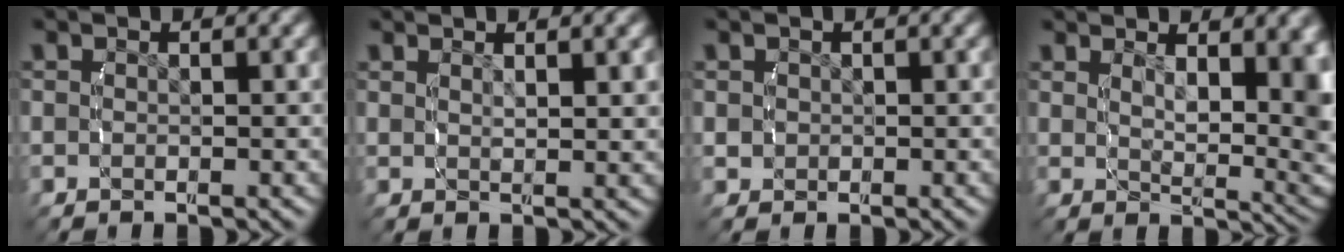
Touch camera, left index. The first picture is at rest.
{"total": 1.7, "force": [1.2, -0.6, 1.0], "torque": [-0.006, -0.006, 0.029]}
{"total": 0.8, "force": [0.1, 0.8, 0.2], "torque": [-0.012, -0.009, 0.011]}
{"total": 5.4, "force": [1.3, 1.6, 5.0], "torque": [-0.053, -0.023, 0.033]}